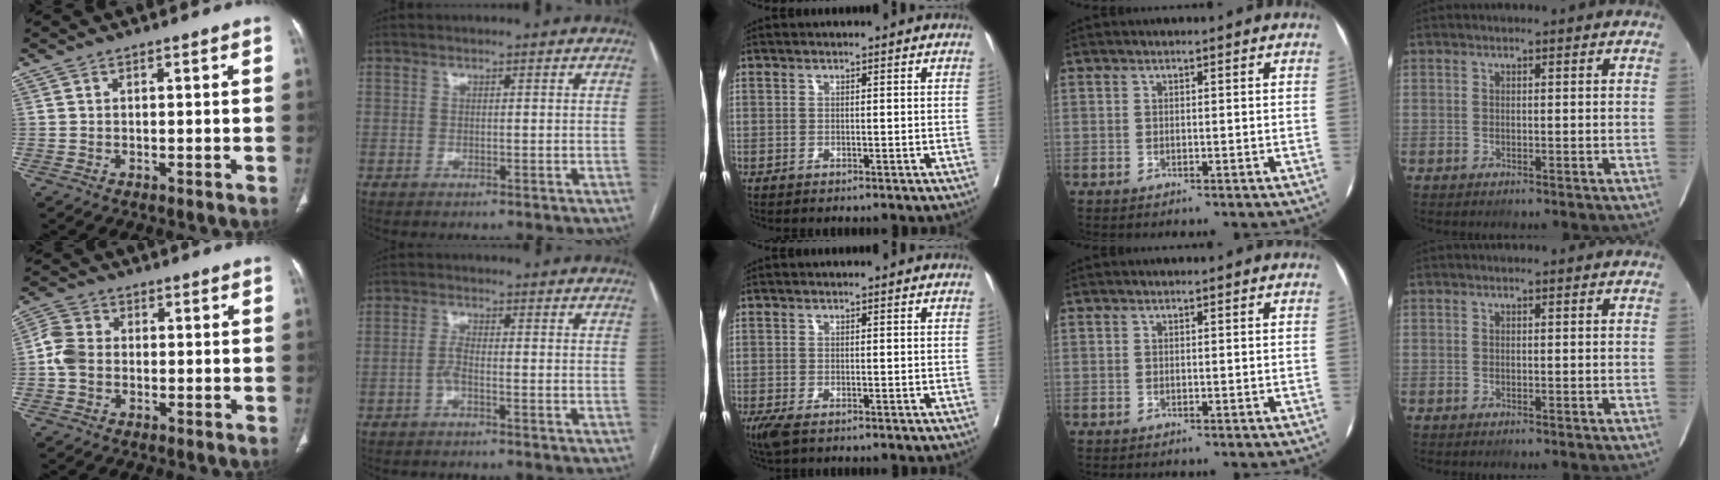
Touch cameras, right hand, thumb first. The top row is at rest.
{"thumb": {"total": 5.4, "force": [-0.8, 4.4, 3.0], "torque": [-0.057, 0.014, -0.024]}, "index": {"total": 2.1, "force": [-0.9, 0.4, 1.8], "torque": [-0.038, 0.001, -0.020]}, "middle": {"total": 3.1, "force": [-2.0, 1.2, 2.1], "torque": [-0.047, -0.013, -0.034]}}